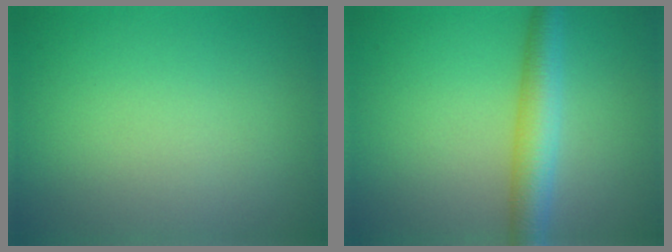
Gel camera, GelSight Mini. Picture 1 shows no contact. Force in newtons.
{"total": 4.4, "press": 4.4, "slide": 0.1}